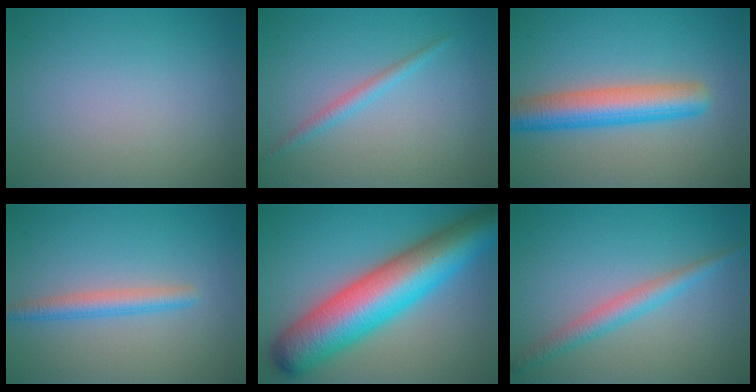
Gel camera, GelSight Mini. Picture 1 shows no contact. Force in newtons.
{"total": 1.5, "press": 1.5, "slide": 0.1}
{"total": 5.8, "press": 5.8, "slide": 0.2}
{"total": 2.4, "press": 2.4, "slide": 0.1}
{"total": 12.9, "press": 12.9, "slide": 0.2}
{"total": 2.6, "press": 2.6, "slide": 0.0}